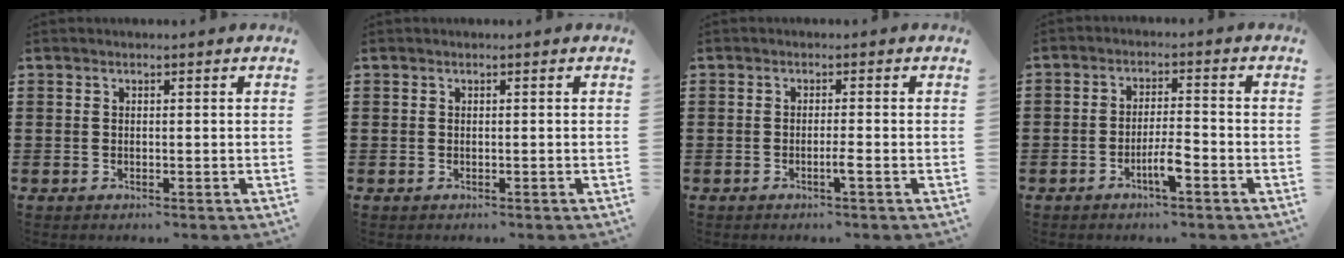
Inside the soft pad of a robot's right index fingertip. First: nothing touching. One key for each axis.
{"total": 0.0}
{"total": 1.7, "fx": -0.9, "fy": -0.2, "fz": 1.5, "tx": -0.025, "ty": -0.004, "tz": -0.018}
{"total": 4.1, "fx": -2.4, "fy": 0.8, "fz": 3.2, "tx": -0.068, "ty": 0.001, "tz": -0.047}